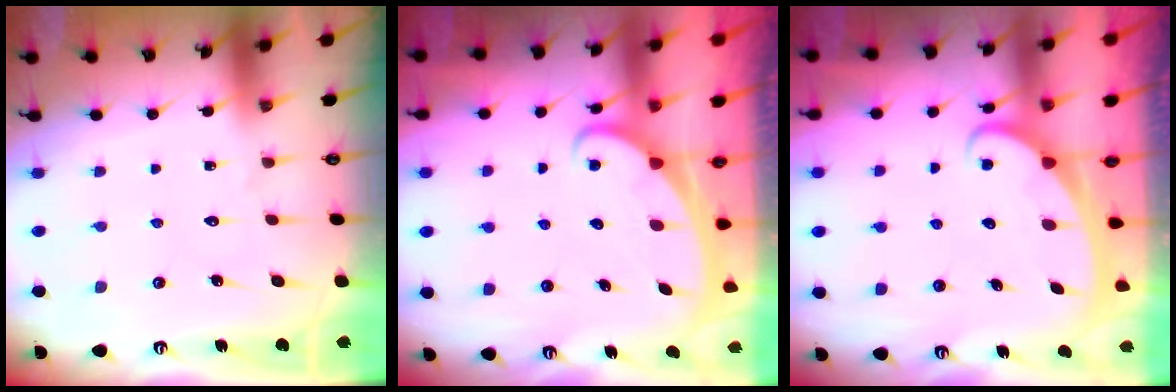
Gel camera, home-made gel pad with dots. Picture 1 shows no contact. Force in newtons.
{"total": 1.9, "press": 1.9, "slide": 0.1}
{"total": 2.6, "press": 2.5, "slide": 0.3}